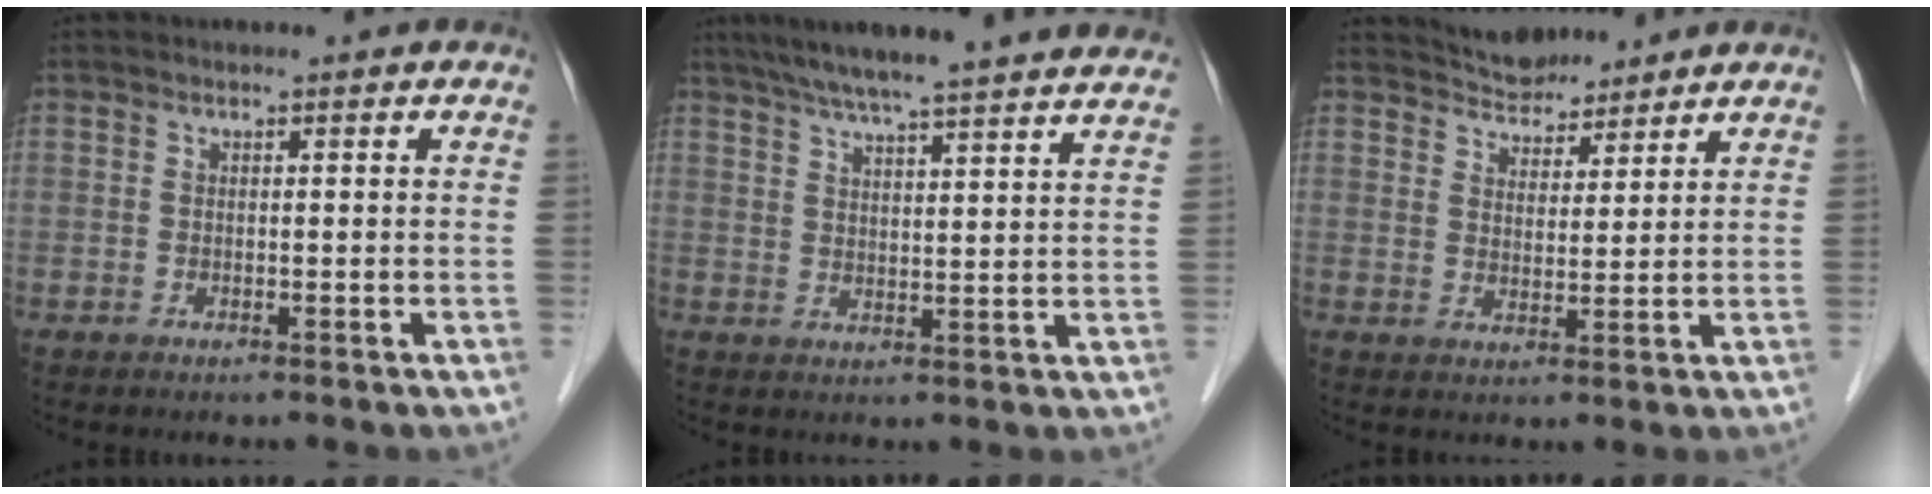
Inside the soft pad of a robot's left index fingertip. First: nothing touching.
{"total": 20.5, "force": [17.8, 0.8, 10.1], "torque": [-0.162, 0.026, 0.232]}
{"total": 5.4, "force": [5.1, 1.6, 0.4], "torque": [-0.010, 0.014, 0.090]}